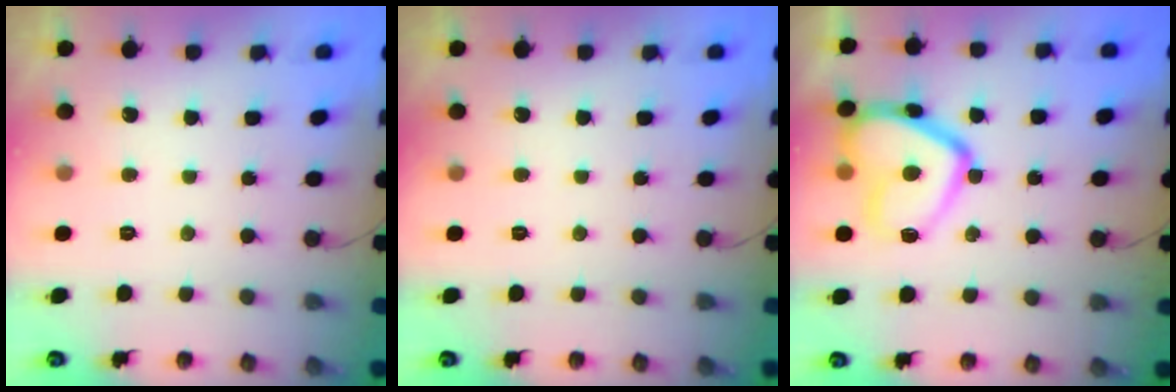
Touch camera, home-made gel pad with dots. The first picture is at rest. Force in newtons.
{"total": 0.0}
{"total": 14.6, "press": 14.5, "slide": 1.4}